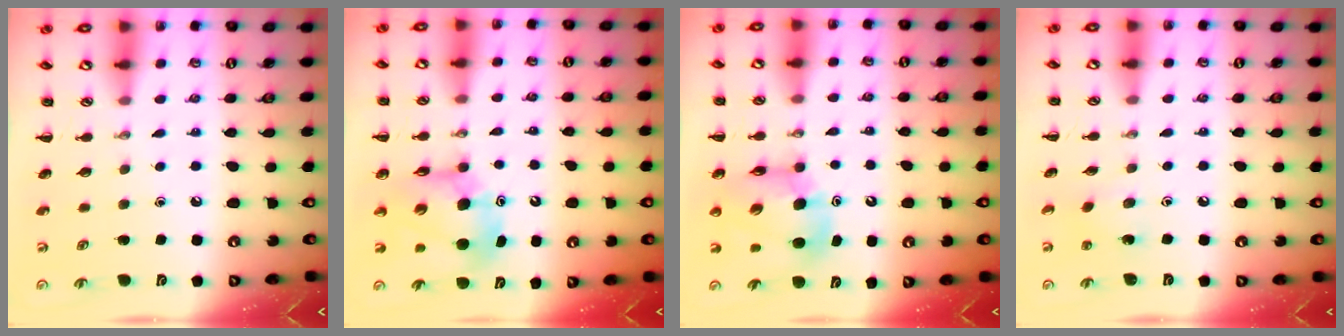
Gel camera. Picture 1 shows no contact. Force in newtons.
{"total": 9.3, "press": 8.9, "slide": 2.8}
{"total": 9.3, "press": 8.8, "slide": 2.8}
{"total": 2.1, "press": 2.0, "slide": 0.6}